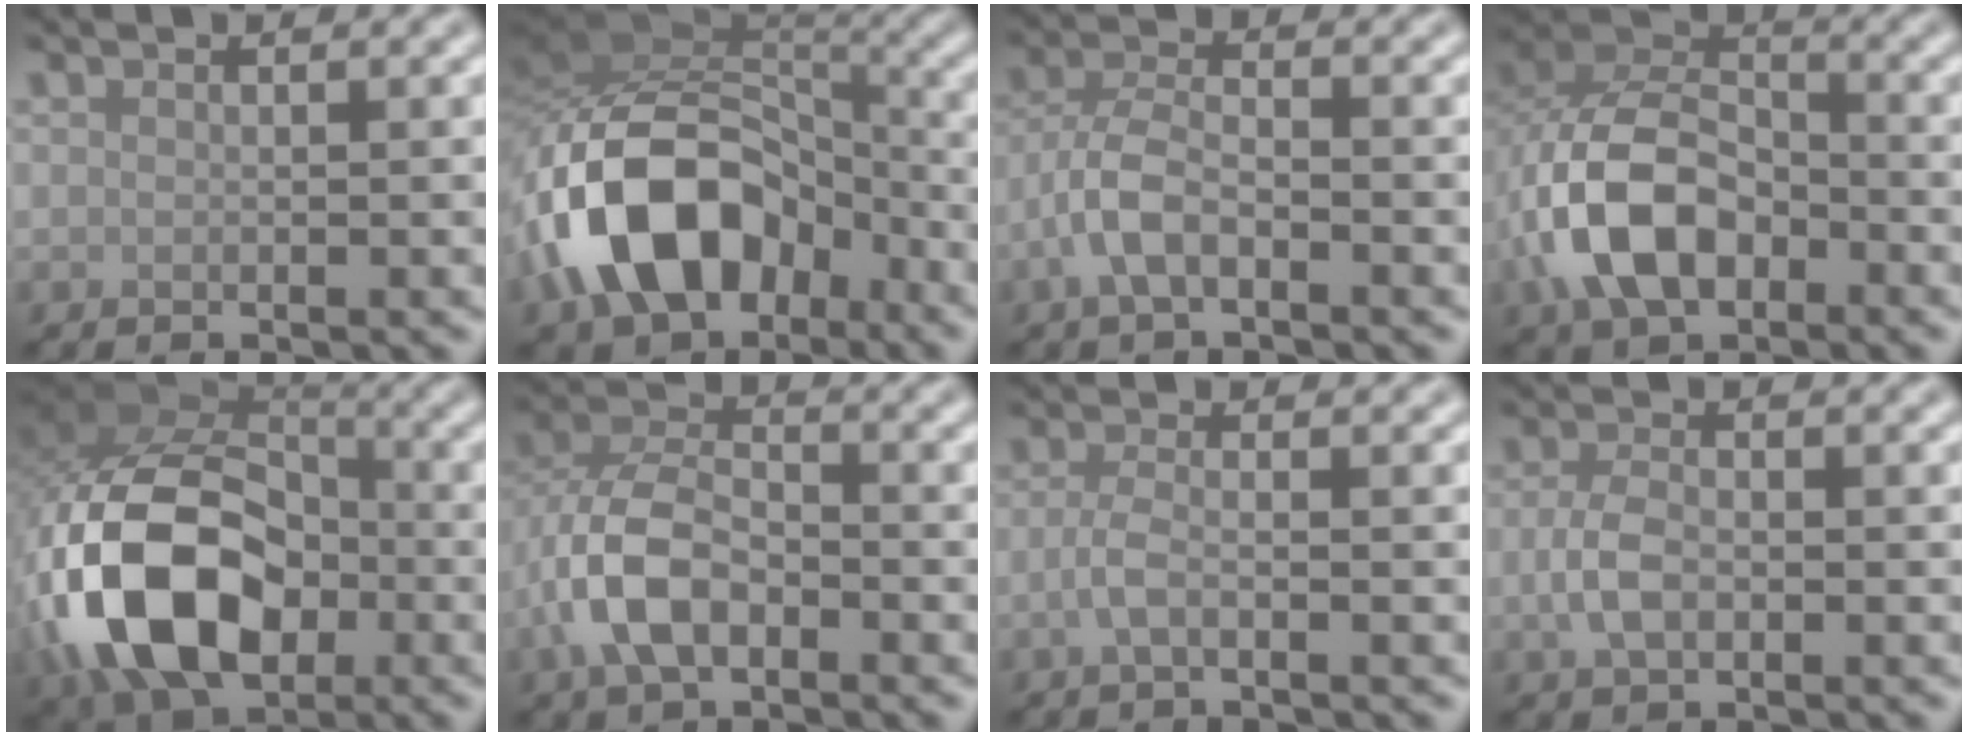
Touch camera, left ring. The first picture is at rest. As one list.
[{"total": 12.0, "force": [-5.5, 7.6, 7.6], "torque": [-0.135, 0.007, -0.112]}, {"total": 3.7, "force": [-1.7, 1.6, 2.8], "torque": [-0.059, 0.007, -0.045]}, {"total": 8.1, "force": [-2.7, 5.2, 5.6], "torque": [-0.118, 0.006, -0.058]}, {"total": 14.8, "force": [-4.1, 9.6, 10.5], "torque": [-0.228, -0.006, -0.089]}, {"total": 6.0, "force": [-2.1, 3.5, 4.3], "torque": [-0.088, 0.006, -0.050]}, {"total": 1.8, "force": [-0.6, 0.6, 1.6], "torque": [-0.035, -0.001, -0.016]}, {"total": 2.7, "force": [-0.6, 1.7, 2.0], "torque": [-0.045, 0.000, -0.014]}]